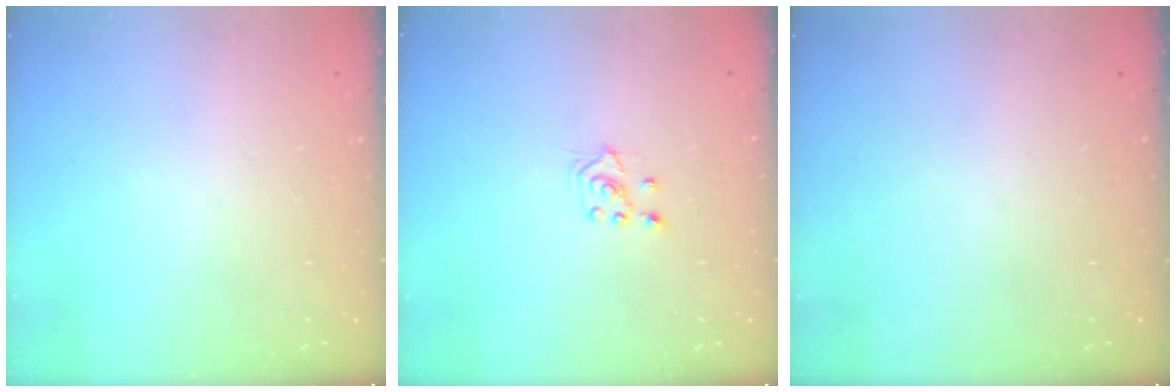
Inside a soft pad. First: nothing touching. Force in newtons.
{"total": 3.0, "press": 2.9, "slide": 0.7}
{"total": 0.0}